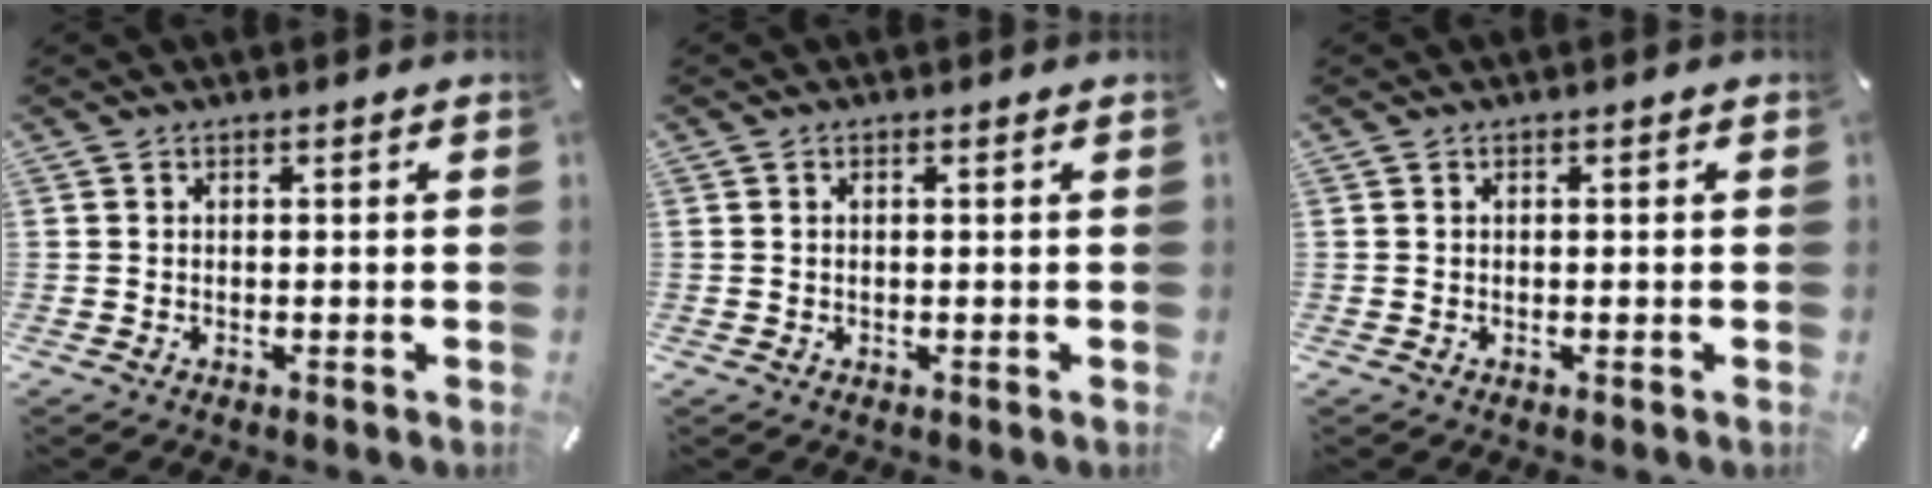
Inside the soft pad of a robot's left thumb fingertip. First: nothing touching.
{"total": 0.6, "force": [0.2, 0.3, 0.5], "torque": [-0.010, 0.003, 0.002]}
{"total": 0.0}